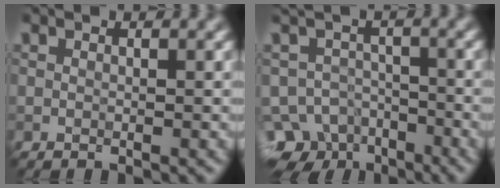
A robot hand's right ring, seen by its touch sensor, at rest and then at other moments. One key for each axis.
{"total": 8.3, "fx": -6.4, "fy": 4.7, "fz": 2.3, "tx": -0.016, "ty": -0.003, "tz": -0.101}